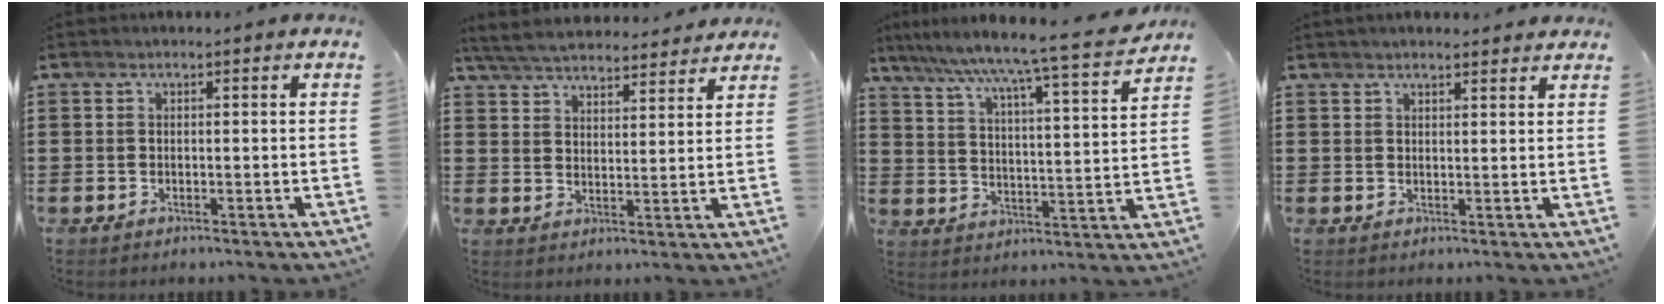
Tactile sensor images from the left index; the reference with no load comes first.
{"total": 5.4, "force": [5.2, 1.0, 1.1], "torque": [-0.044, -0.022, 0.093]}
{"total": 6.7, "force": [5.8, -1.2, 3.0], "torque": [-0.083, -0.051, 0.088]}
{"total": 1.7, "force": [1.6, 0.1, 0.5], "torque": [-0.013, 0.004, 0.031]}